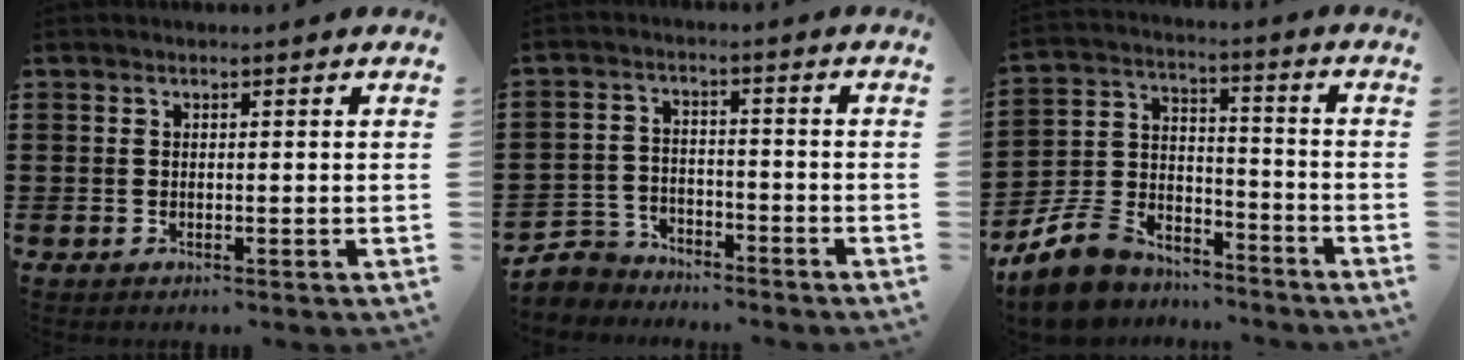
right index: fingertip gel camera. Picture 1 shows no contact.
{"total": 4.6, "force": [-4.3, 1.7, 0.2], "torque": [-0.032, 0.001, -0.096]}
{"total": 8.0, "force": [-7.0, 3.5, 1.7], "torque": [-0.064, 0.014, -0.142]}